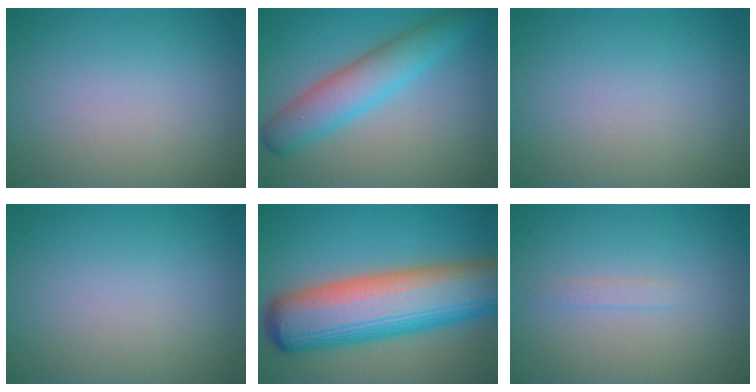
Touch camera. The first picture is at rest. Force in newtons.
{"total": 5.3, "press": 5.3, "slide": 0.0}
{"total": 0.0}
{"total": 0.0}
{"total": 13.4, "press": 13.4, "slide": 0.4}
{"total": 0.9, "press": 0.8, "slide": 0.1}